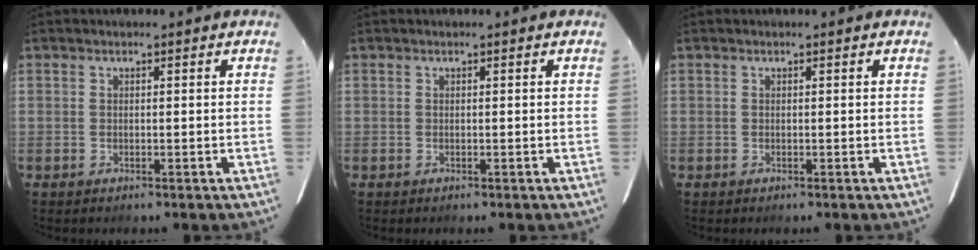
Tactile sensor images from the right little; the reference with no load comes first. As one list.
[{"total": 0.0}, {"total": 0.0}]